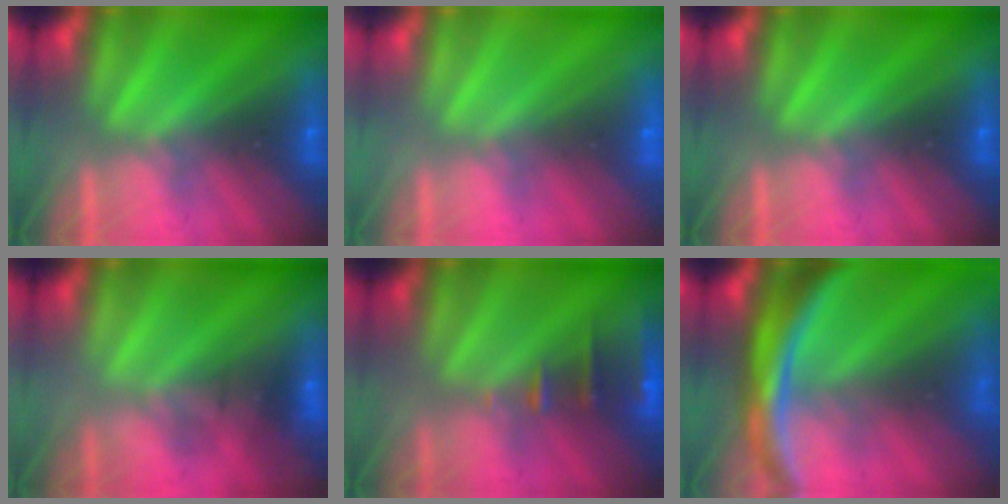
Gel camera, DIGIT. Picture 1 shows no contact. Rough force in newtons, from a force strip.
{"total": 1.8}
{"total": 0.0}
{"total": 1.6}
{"total": 2.4}
{"total": 7.6}